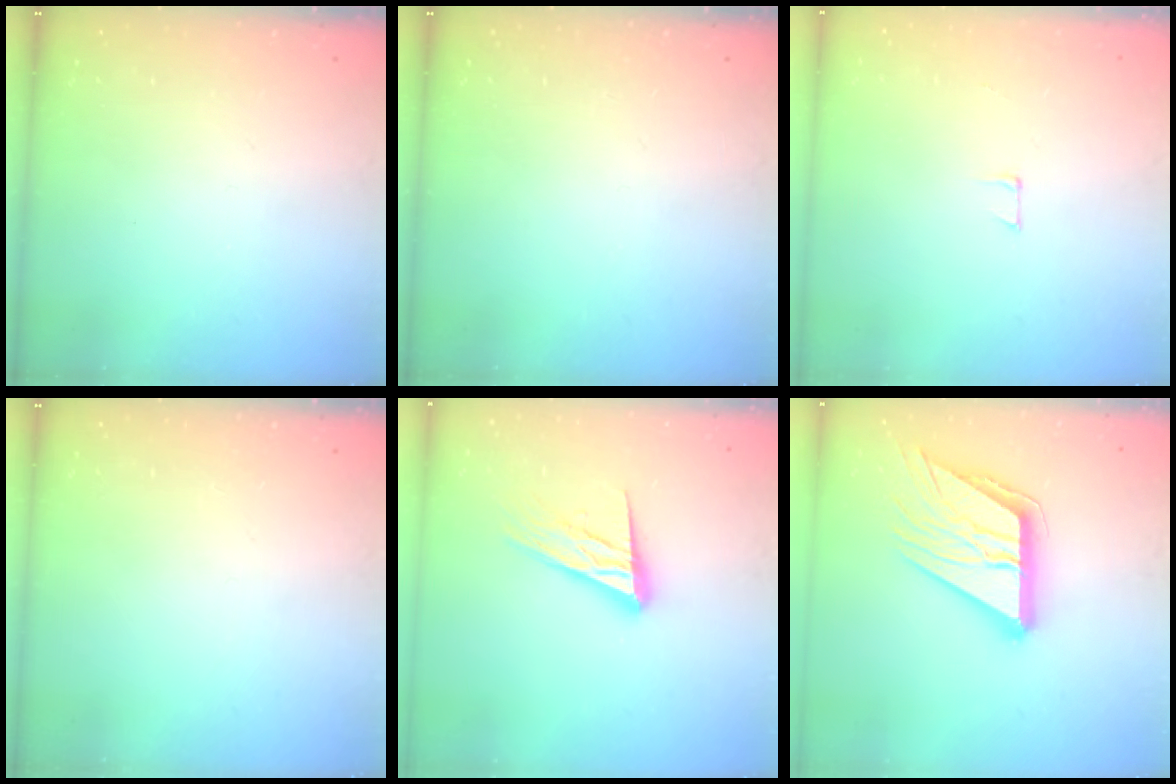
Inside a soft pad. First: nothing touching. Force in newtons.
{"total": 0.0}
{"total": 4.4, "press": 4.4, "slide": 0.3}
{"total": 0.0}
{"total": 15.6, "press": 15.1, "slide": 3.7}
{"total": 19.1, "press": 19.0, "slide": 2.2}